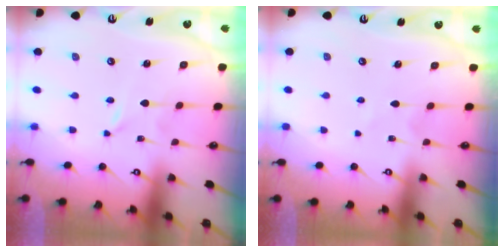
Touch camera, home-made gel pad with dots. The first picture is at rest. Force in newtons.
{"total": 1.5, "press": 1.5, "slide": 0.3}